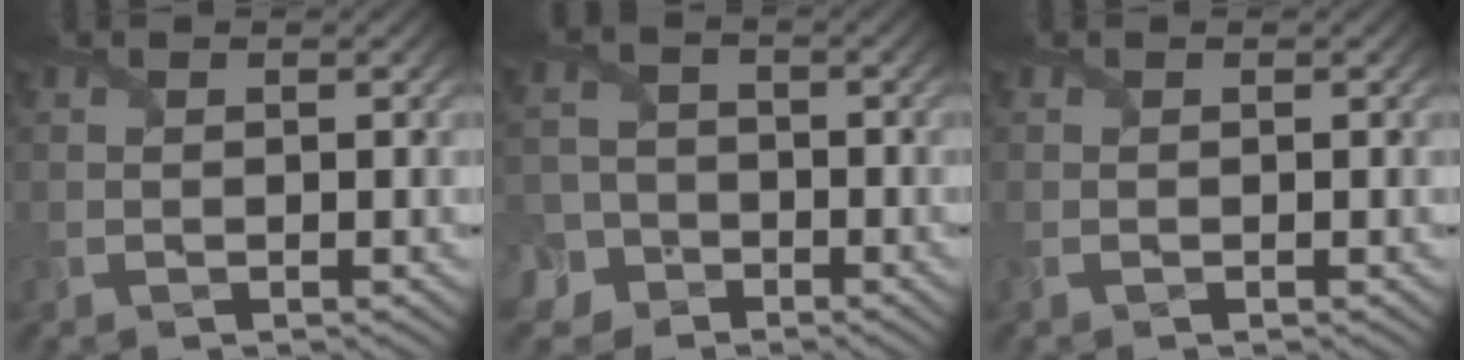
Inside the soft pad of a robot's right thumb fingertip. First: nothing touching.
{"total": 6.9, "force": [-3.5, 5.7, 1.6], "torque": [-0.036, -0.017, -0.090]}
{"total": 0.0}